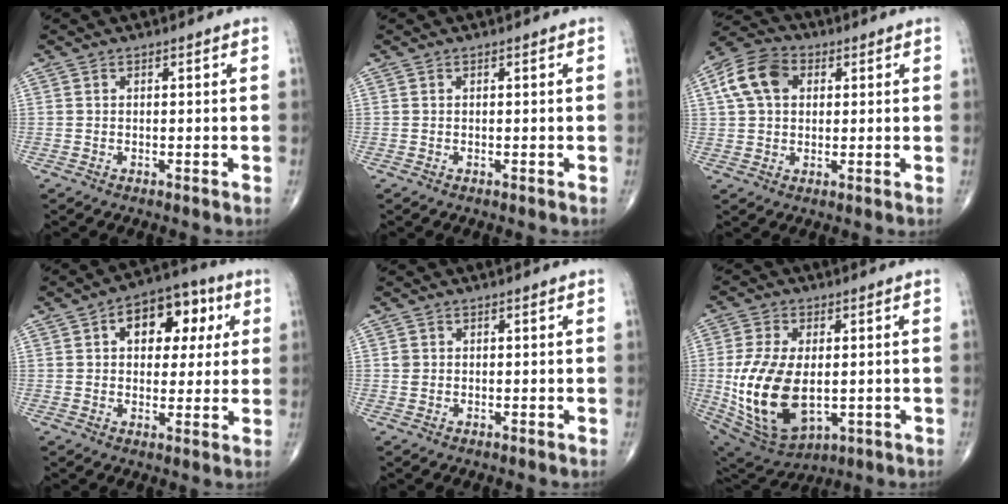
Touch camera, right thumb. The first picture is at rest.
{"total": 0.0}
{"total": 9.9, "force": [2.7, 7.0, 6.4], "torque": [-0.116, 0.016, 0.040]}
{"total": 12.8, "force": [3.9, 8.0, 9.1], "torque": [-0.080, 0.011, 0.051]}
{"total": 1.2, "force": [0.2, 1.1, 0.4], "torque": [-0.003, 0.001, 0.005]}
{"total": 18.0, "force": [-1.4, 10.3, 14.7], "torque": [-0.289, -0.015, -0.002]}